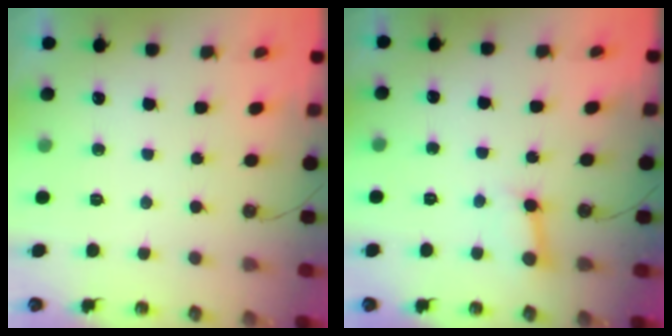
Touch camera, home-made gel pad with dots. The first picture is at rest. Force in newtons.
{"total": 3.6, "press": 3.6, "slide": 0.6}